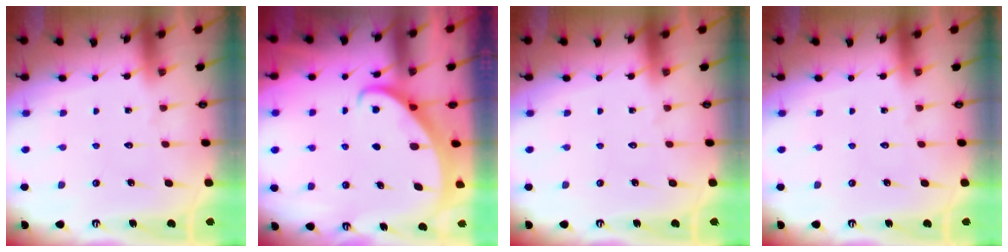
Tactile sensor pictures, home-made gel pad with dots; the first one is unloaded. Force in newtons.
{"total": 2.0, "press": 1.9, "slide": 0.2}
{"total": 0.0}
{"total": 0.0}